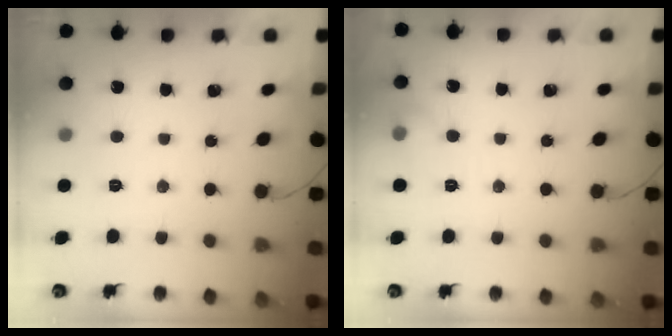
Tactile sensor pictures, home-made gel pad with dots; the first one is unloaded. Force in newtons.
{"total": 5.3, "press": 5.1, "slide": 1.2}